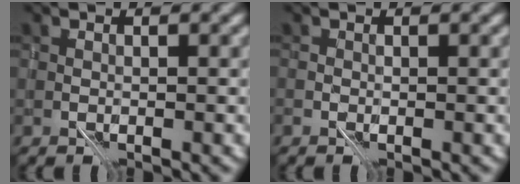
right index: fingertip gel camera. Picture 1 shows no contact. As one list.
[{"total": 0.0}]